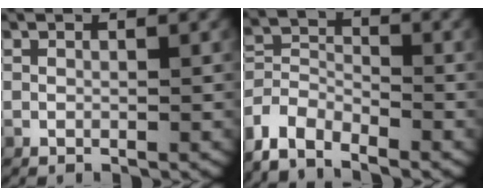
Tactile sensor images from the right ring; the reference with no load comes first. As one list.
[{"total": 6.0, "force": [-3.4, 4.6, 1.8], "torque": [-0.063, -0.030, -0.055]}]